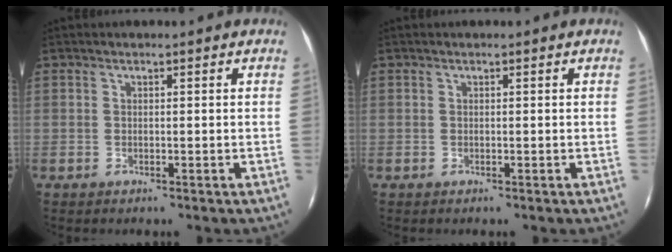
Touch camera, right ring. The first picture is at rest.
{"total": 0.0}